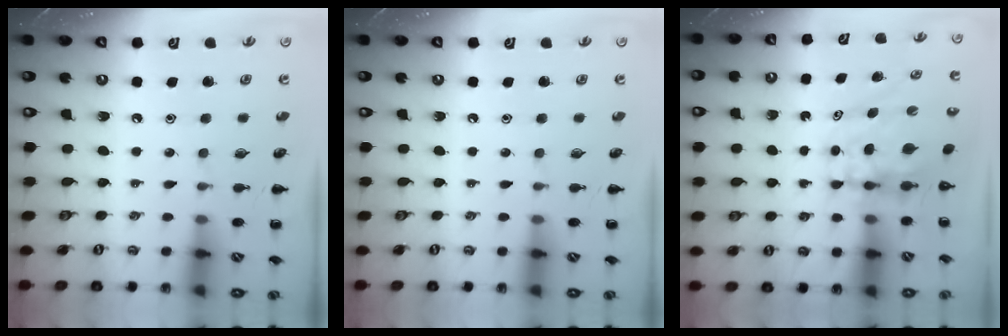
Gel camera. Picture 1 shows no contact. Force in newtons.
{"total": 0.0}
{"total": 5.4, "press": 5.3, "slide": 1.1}